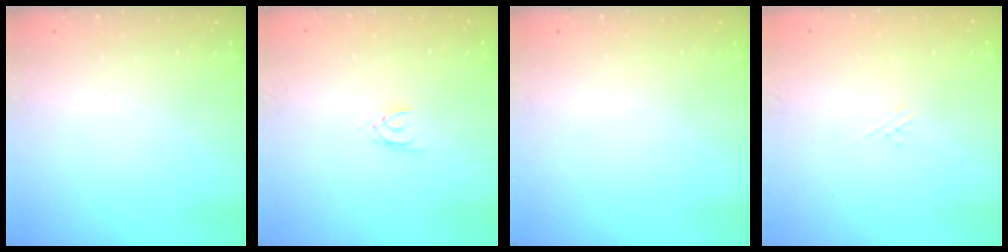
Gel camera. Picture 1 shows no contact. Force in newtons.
{"total": 1.3, "press": 1.2, "slide": 0.3}
{"total": 0.0}
{"total": 4.1, "press": 4.1, "slide": 0.5}